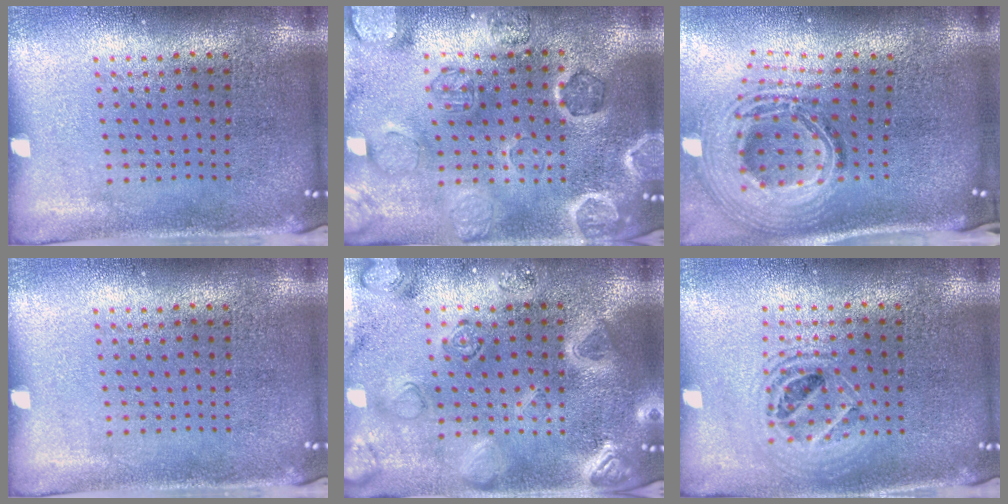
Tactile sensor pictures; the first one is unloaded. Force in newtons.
{"total": 2.1, "press": 2.1, "slide": 0.1}
{"total": 2.6, "press": 1.9, "slide": 1.8}
{"total": 0.0}
{"total": 3.0, "press": 2.9, "slide": 0.8}
{"total": 1.5, "press": 1.3, "slide": 0.7}